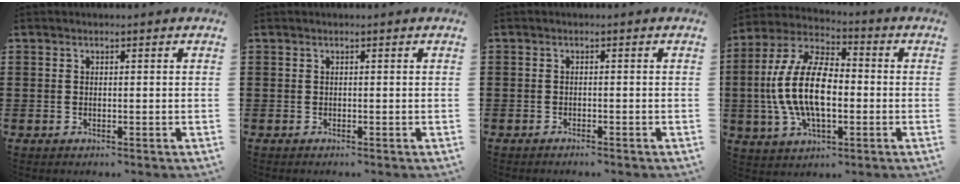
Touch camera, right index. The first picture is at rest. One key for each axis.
{"total": 0.0}
{"total": 0.9, "fx": -0.9, "fy": 0.0, "fz": 0.0, "tx": -0.002, "ty": -0.002, "tz": -0.019}
{"total": 13.8, "fx": -1.4, "fy": 6.8, "fz": 11.9, "tx": -0.277, "ty": -0.005, "tz": -0.033}